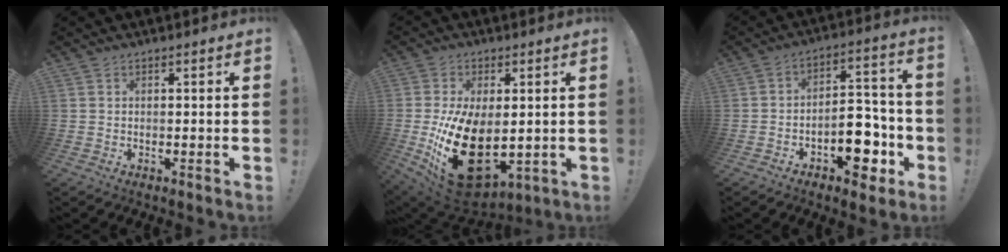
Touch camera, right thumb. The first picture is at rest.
{"total": 22.1, "force": [-2.8, 13.2, 17.5], "torque": [-0.329, -0.001, -0.029]}
{"total": 12.8, "force": [-5.4, 8.0, 8.4], "torque": [-0.083, 0.048, -0.082]}